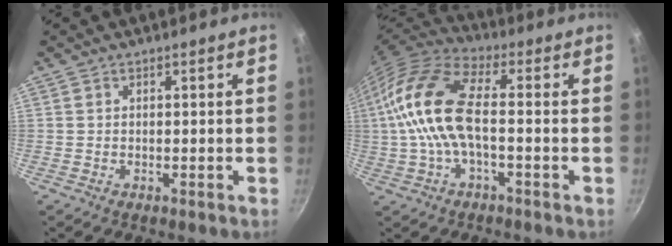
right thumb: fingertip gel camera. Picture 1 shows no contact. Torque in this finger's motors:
{"motor_torque": [-0.57, 1.65, 1.77, -0.35, 0.29]}